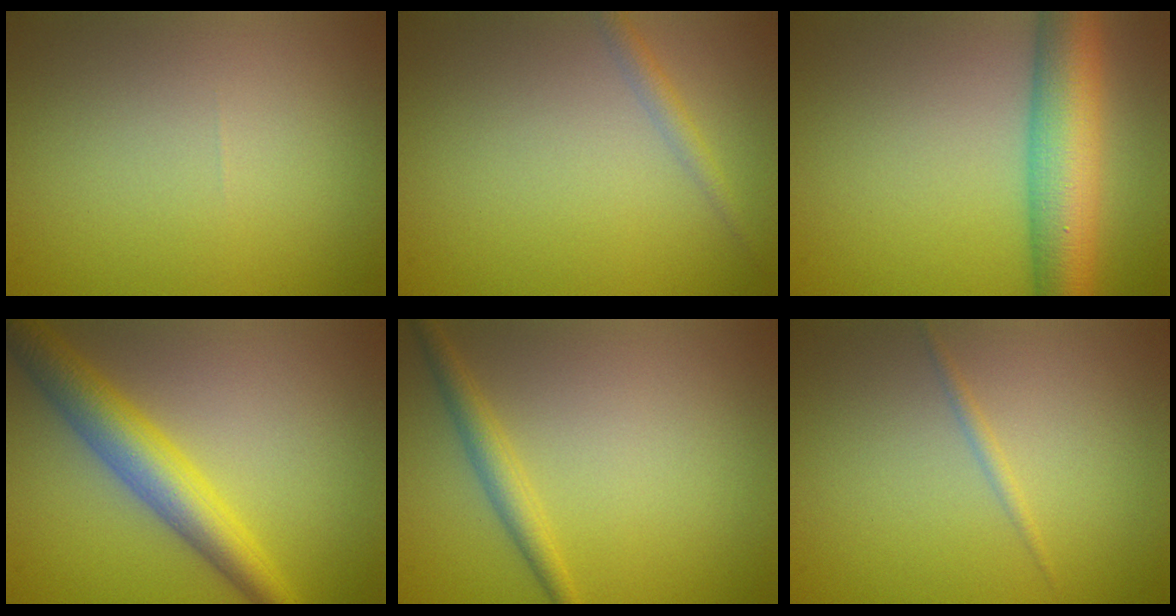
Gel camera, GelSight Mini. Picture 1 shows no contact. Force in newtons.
{"total": 1.3, "press": 1.3, "slide": 0.1}
{"total": 8.2, "press": 8.2, "slide": 0.2}
{"total": 5.6, "press": 5.6, "slide": 0.2}
{"total": 2.1, "press": 2.1, "slide": 0.1}
{"total": 0.8, "press": 0.8, "slide": 0.1}